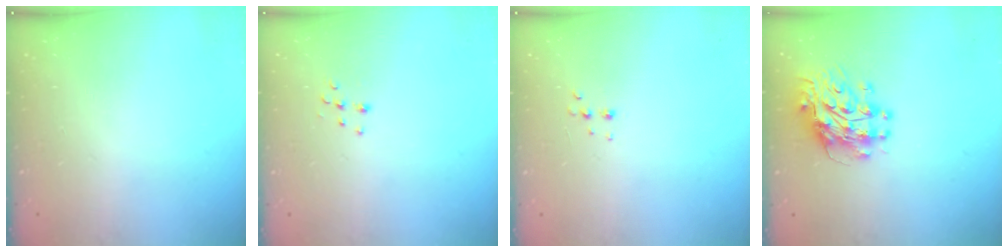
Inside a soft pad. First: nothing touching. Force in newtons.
{"total": 6.7, "press": 6.7, "slide": 0.4}
{"total": 3.4, "press": 3.3, "slide": 0.8}
{"total": 10.7, "press": 10.7, "slide": 0.9}